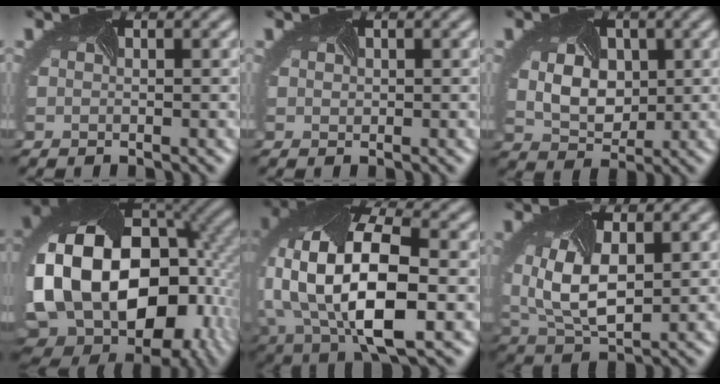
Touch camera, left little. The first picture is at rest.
{"total": 0.5, "force": [0.2, 0.5, 0.1], "torque": [-0.003, -0.004, 0.006]}
{"total": 4.9, "force": [0.6, 3.8, 3.1], "torque": [-0.060, -0.001, 0.009]}
{"total": 20.7, "force": [-1.6, 14.5, 14.7], "torque": [-0.289, -0.028, 0.005]}
{"total": 14.7, "force": [-0.8, 8.0, 12.3], "torque": [-0.242, -0.016, -0.009]}
{"total": 7.1, "force": [0.7, 3.9, 5.9], "torque": [-0.135, -0.005, 0.013]}